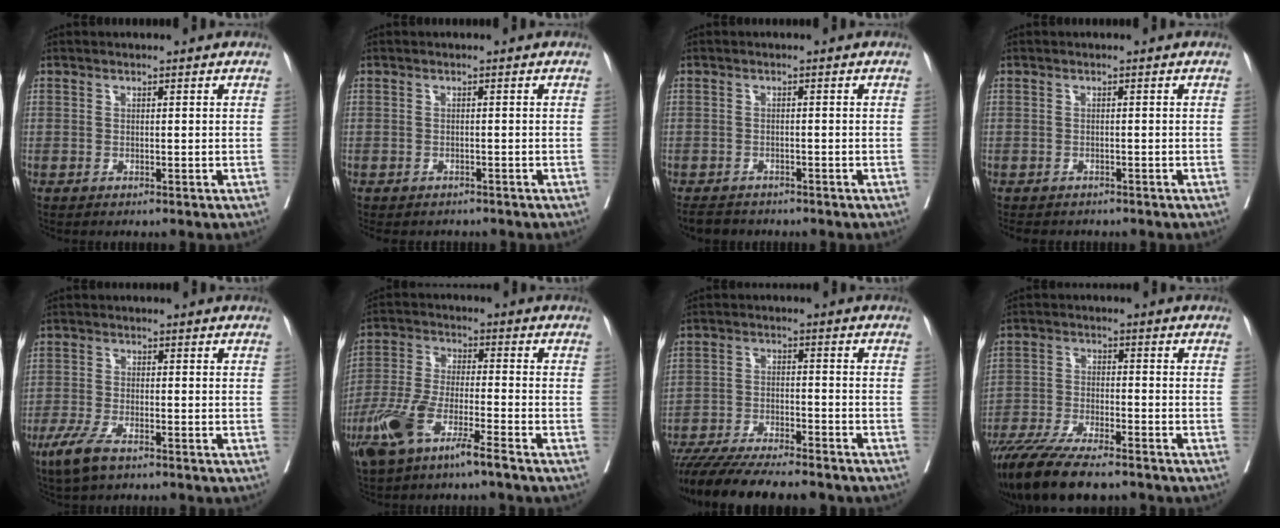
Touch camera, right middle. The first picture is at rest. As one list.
[{"total": 5.1, "force": [-4.4, 2.2, 1.3], "torque": [-0.019, -0.001, -0.054]}, {"total": 4.7, "force": [-4.2, 2.0, 1.2], "torque": [-0.022, -0.007, -0.062]}, {"total": 6.2, "force": [-5.3, 2.4, 2.1], "torque": [-0.036, -0.003, -0.069]}, {"total": 5.1, "force": [-3.3, 1.4, 3.7], "torque": [-0.082, -0.011, -0.060]}, {"total": 9.8, "force": [-6.0, 1.3, 7.6], "torque": [-0.163, -0.012, -0.118]}, {"total": 16.2, "force": [-14.3, 2.1, 7.5], "torque": [-0.123, -0.022, -0.221]}, {"total": 14.2, "force": [-11.6, 2.6, 7.8], "torque": [-0.137, -0.035, -0.194]}]